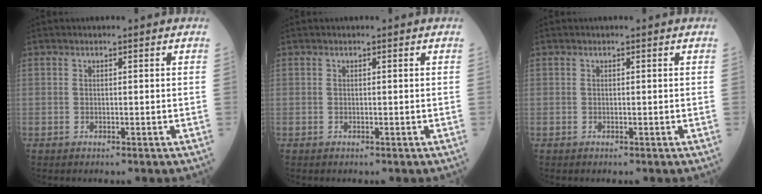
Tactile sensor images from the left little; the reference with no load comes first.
{"total": 0.0}
{"total": 0.0}